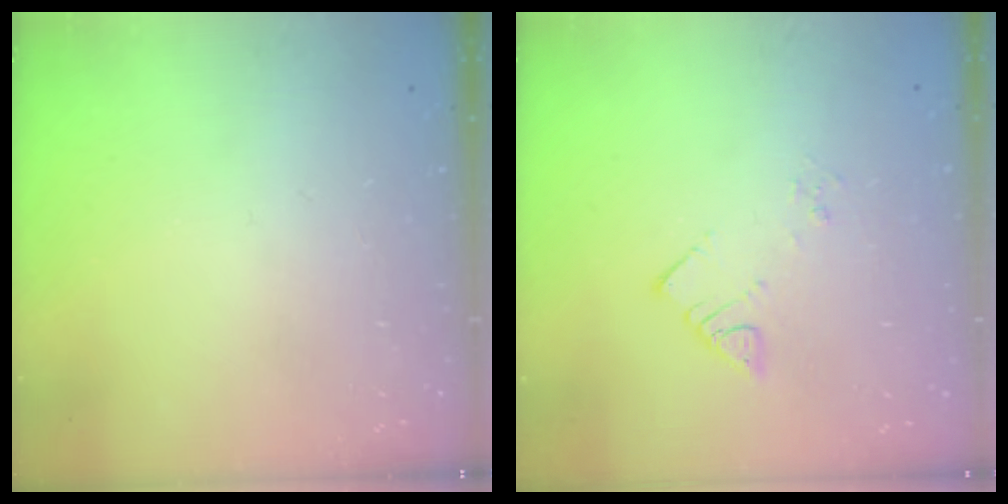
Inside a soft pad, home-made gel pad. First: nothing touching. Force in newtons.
{"total": 3.0, "press": 3.0, "slide": 0.4}